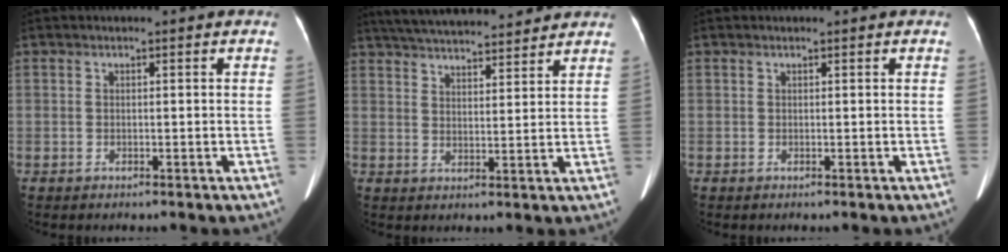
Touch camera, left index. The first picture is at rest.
{"total": 16.8, "force": [15.2, 3.1, 6.5], "torque": [-0.113, 0.039, 0.227]}
{"total": 0.0}